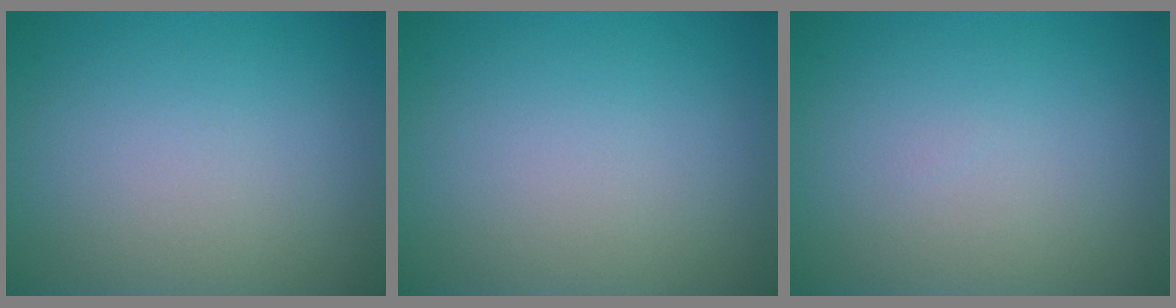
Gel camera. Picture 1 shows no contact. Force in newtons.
{"total": 0.0}
{"total": 0.0}